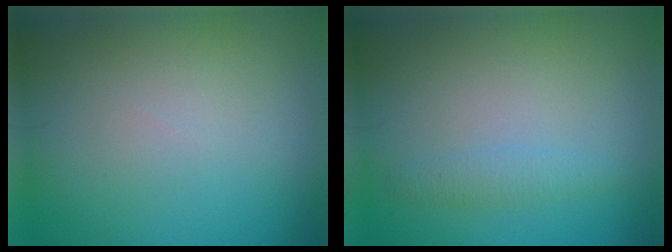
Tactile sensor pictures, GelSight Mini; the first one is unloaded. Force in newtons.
{"total": 1.5, "press": 1.5, "slide": 0.1}